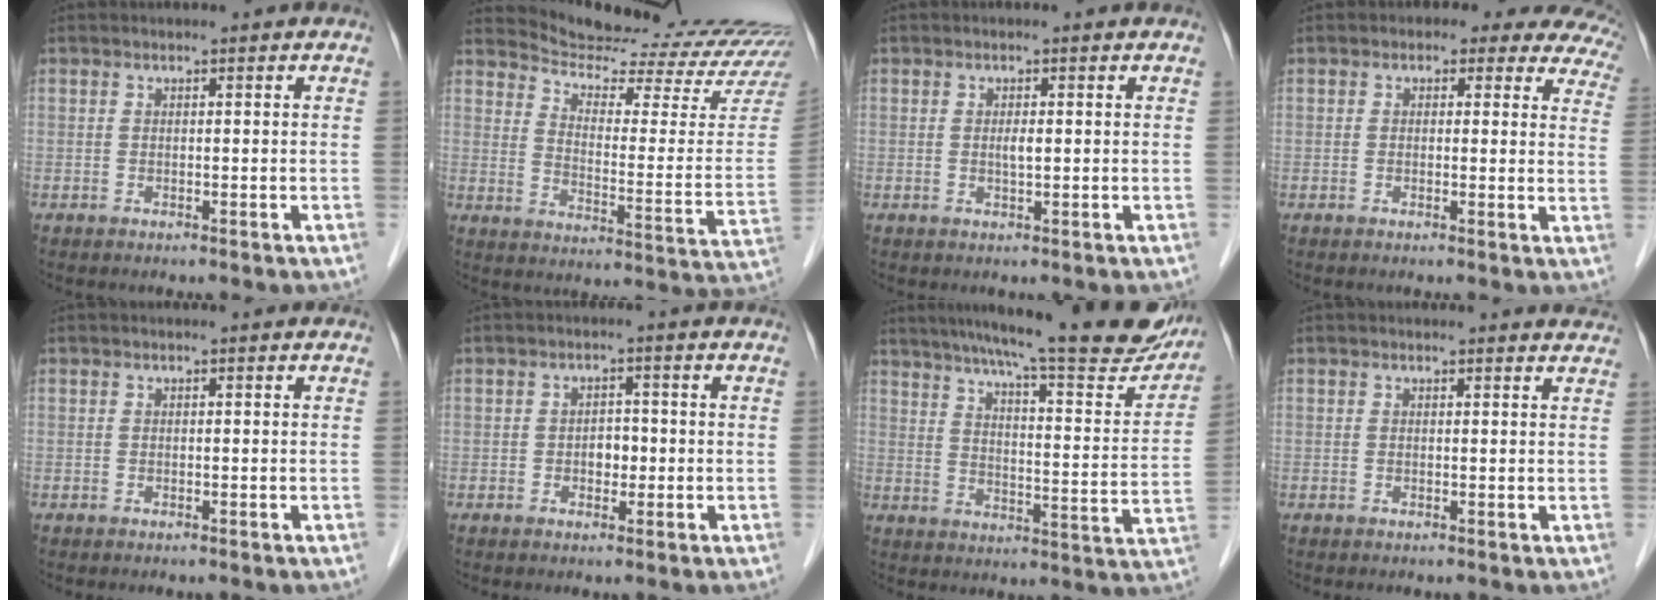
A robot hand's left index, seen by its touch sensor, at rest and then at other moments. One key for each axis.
{"total": 22.1, "fx": 21.4, "fy": -0.2, "fz": 5.6, "tx": -0.091, "ty": -0.115, "tz": 0.274}
{"total": 1.3, "fx": 0.1, "fy": 0.2, "fz": 1.3, "tx": -0.025, "ty": 0.000, "tz": 0.002}
{"total": 13.0, "fx": 10.5, "fy": 5.7, "fz": 5.1, "tx": -0.025, "ty": 0.006, "tz": 0.082}
{"total": 0.0}
{"total": 2.3, "fx": -0.5, "fy": 1.6, "fz": 1.6, "tx": -0.022, "ty": 0.005, "tz": -0.007}
{"total": 24.4, "fx": 21.0, "fy": 3.0, "fz": 12.1, "tx": -0.180, "ty": -0.037, "tz": 0.267}
{"total": 2.4, "fx": 2.4, "fy": 0.2, "fz": 0.0, "tx": -0.004, "ty": -0.015, "tz": 0.009}